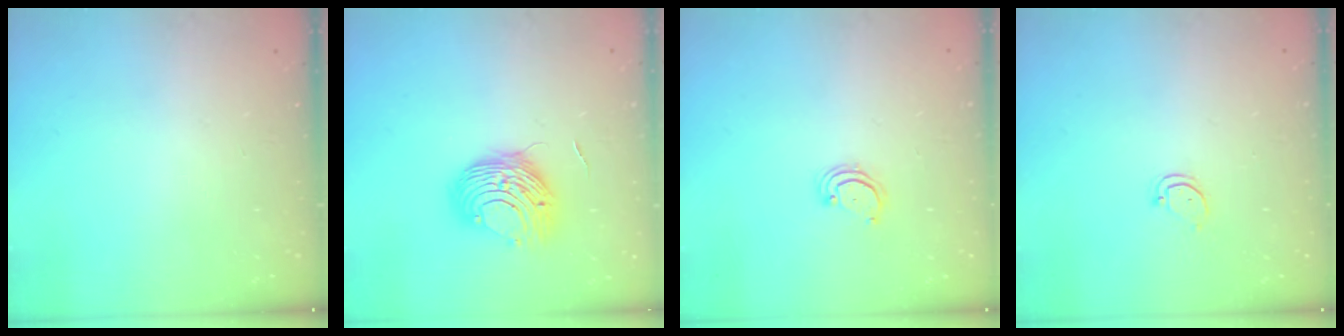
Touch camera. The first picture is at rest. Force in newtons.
{"total": 9.3, "press": 9.3, "slide": 0.6}
{"total": 2.3, "press": 2.2, "slide": 0.2}
{"total": 3.5, "press": 3.5, "slide": 0.4}